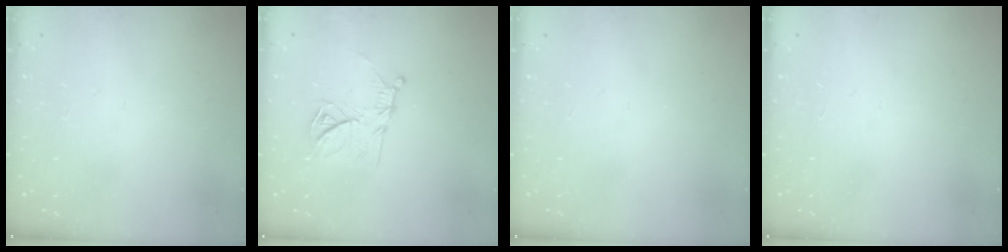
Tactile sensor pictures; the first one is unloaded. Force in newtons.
{"total": 11.7, "press": 11.7, "slide": 0.4}
{"total": 0.0}
{"total": 1.5, "press": 1.5, "slide": 0.1}